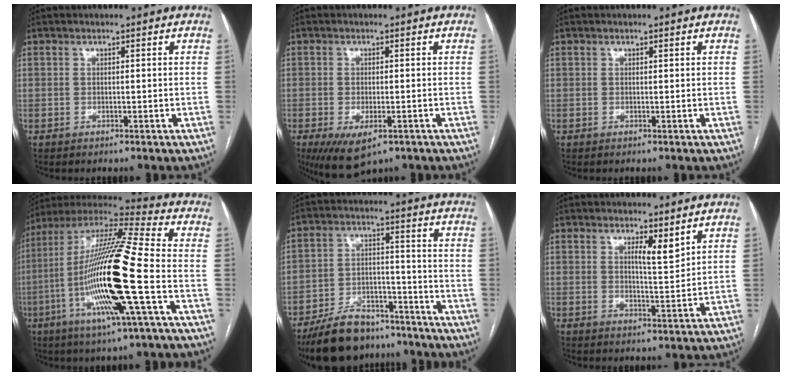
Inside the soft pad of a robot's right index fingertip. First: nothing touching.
{"total": 7.2, "force": [-4.0, 3.0, 5.1], "torque": [-0.086, -0.017, -0.058]}
{"total": 0.0}
{"total": 21.3, "force": [-5.2, 0.4, 20.6], "torque": [-0.424, -0.020, -0.107]}
{"total": 13.8, "force": [-11.5, 5.8, 5.0], "torque": [-0.077, 0.018, -0.188]}
{"total": 3.6, "force": [2.3, 0.5, 2.7], "torque": [-0.047, -0.009, 0.040]}